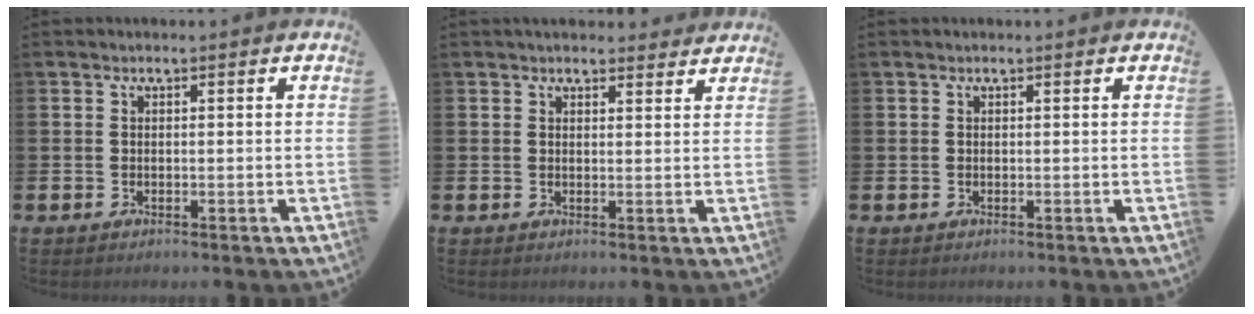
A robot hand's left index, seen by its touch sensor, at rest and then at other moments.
{"total": 2.5, "force": [2.4, 0.6, 0.1], "torque": [0.004, -0.011, 0.042]}
{"total": 0.0}